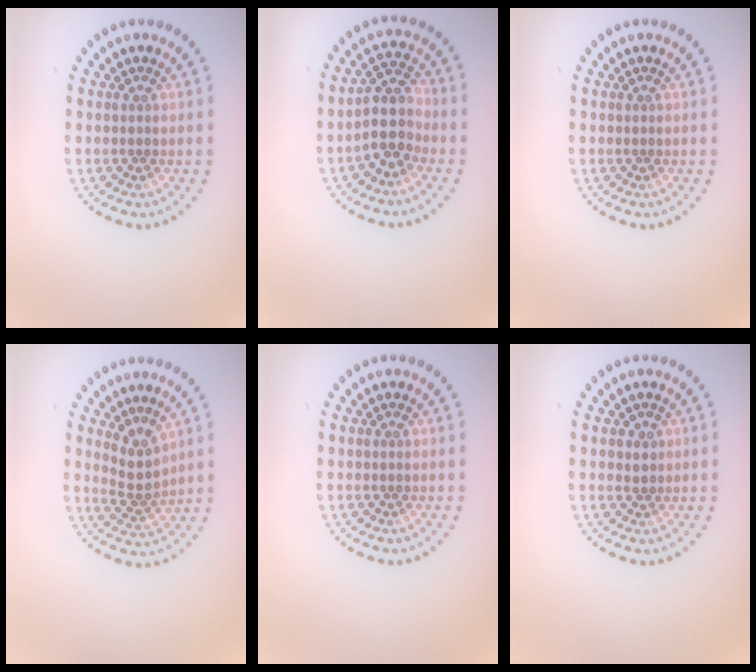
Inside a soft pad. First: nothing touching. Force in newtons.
{"total": 3.5, "press": 3.0, "slide": 1.7}
{"total": 0.0}
{"total": 2.5, "press": 1.7, "slide": 1.9}
{"total": 0.0}
{"total": 0.6, "press": 0.5, "slide": 0.3}